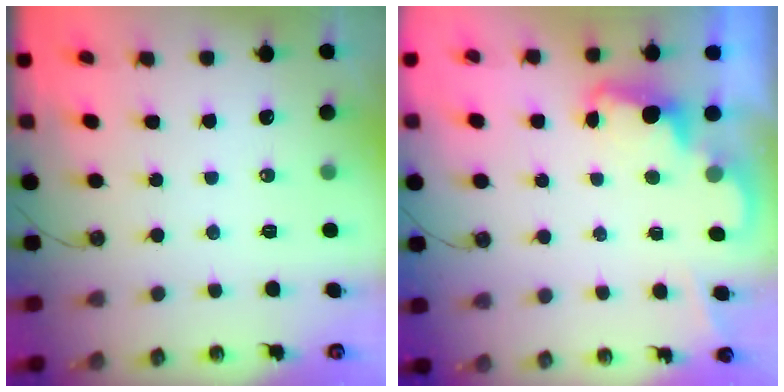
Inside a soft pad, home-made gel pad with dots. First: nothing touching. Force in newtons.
{"total": 2.3, "press": 2.3, "slide": 0.5}